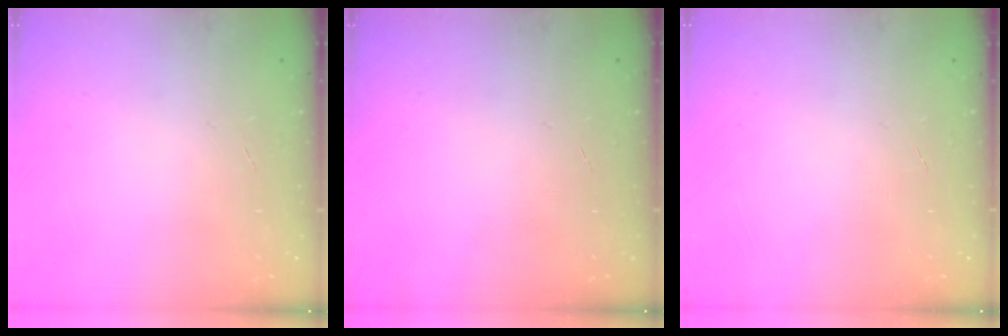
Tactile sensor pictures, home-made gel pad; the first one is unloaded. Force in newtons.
{"total": 0.0}
{"total": 0.0}